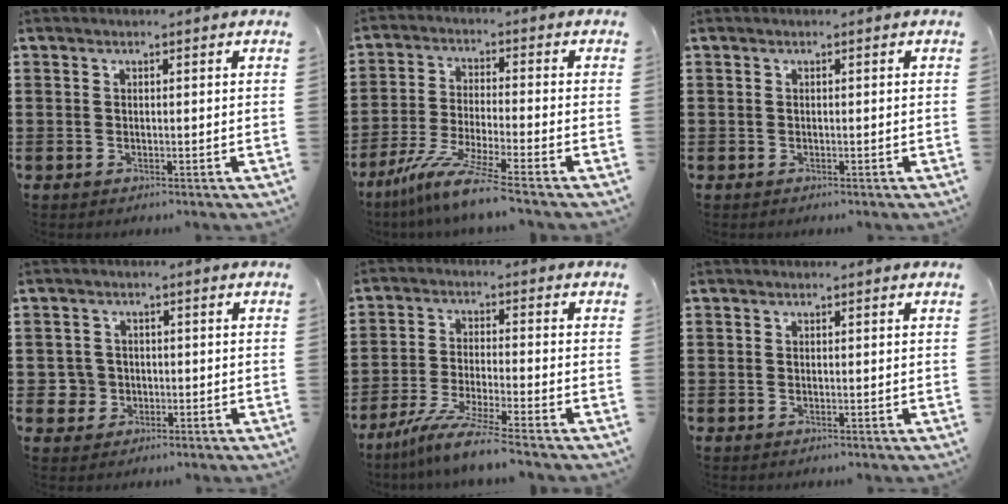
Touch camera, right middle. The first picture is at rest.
{"total": 7.9, "force": [-6.3, -0.3, 4.8], "torque": [-0.108, -0.017, -0.125]}
{"total": 0.0}
{"total": 3.2, "force": [-0.6, 3.0, 0.6], "torque": [-0.025, 0.007, -0.016]}
{"total": 7.0, "force": [-5.9, -0.4, 3.8], "torque": [-0.084, -0.020, -0.115]}
{"total": 0.0}